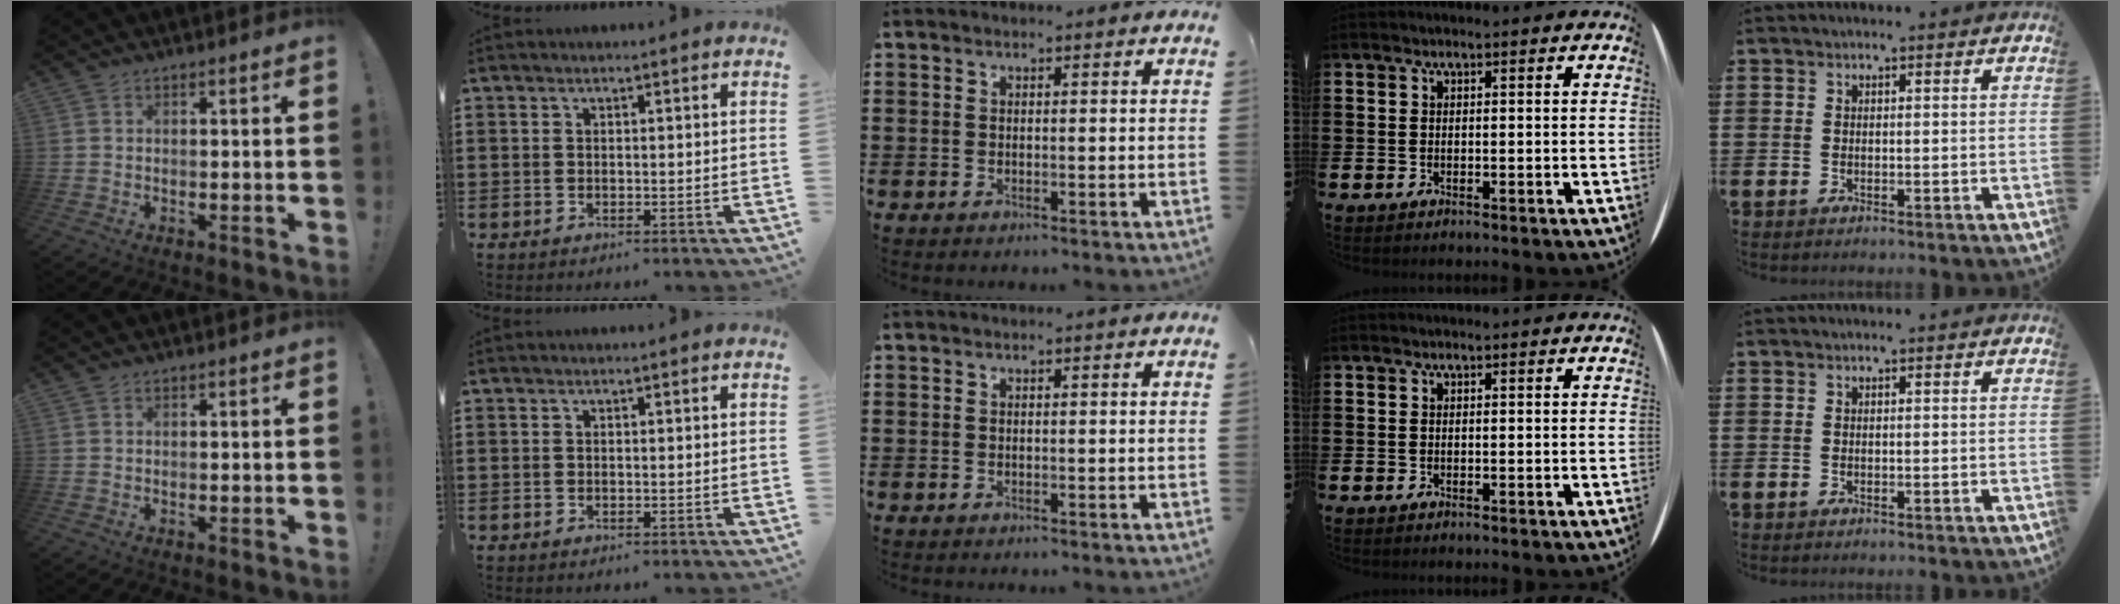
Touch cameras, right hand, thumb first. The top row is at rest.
{}